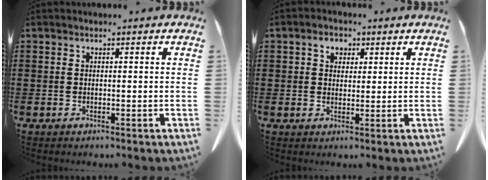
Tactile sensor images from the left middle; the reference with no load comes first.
{"total": 2.8, "force": [1.6, 1.9, 1.2], "torque": [-0.022, 0.006, 0.026]}